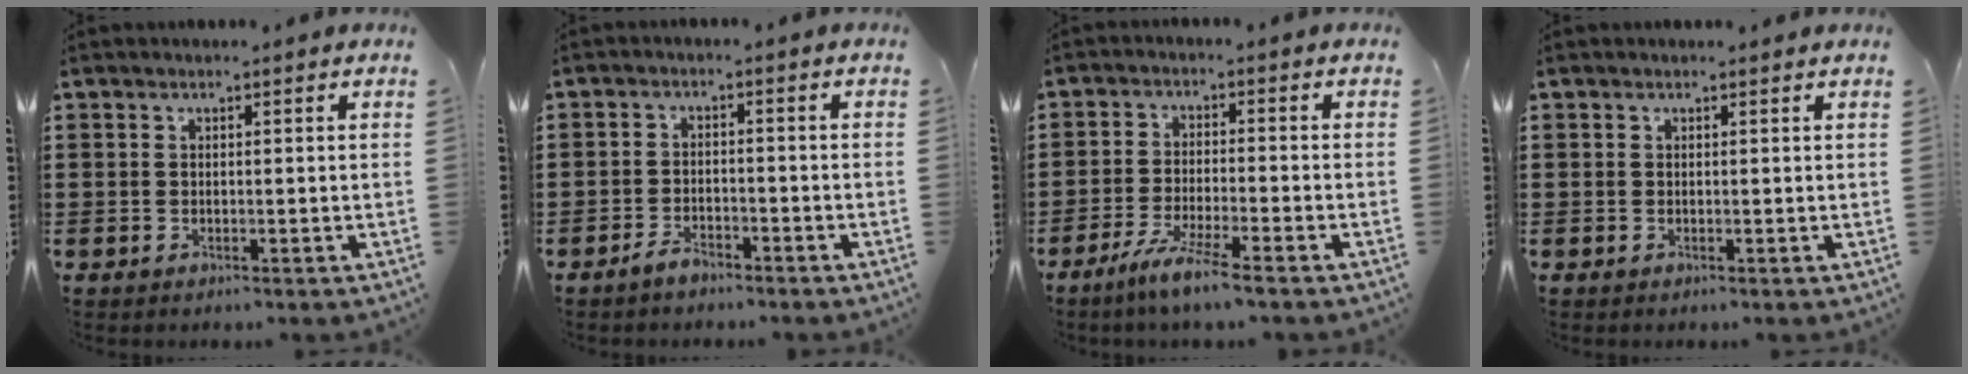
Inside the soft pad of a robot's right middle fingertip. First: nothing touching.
{"total": 2.7, "force": [-2.3, 1.0, 0.7], "torque": [-0.017, 0.003, -0.047]}
{"total": 5.3, "force": [-4.3, -0.2, 3.1], "torque": [-0.069, -0.018, -0.082]}
{"total": 0.0}